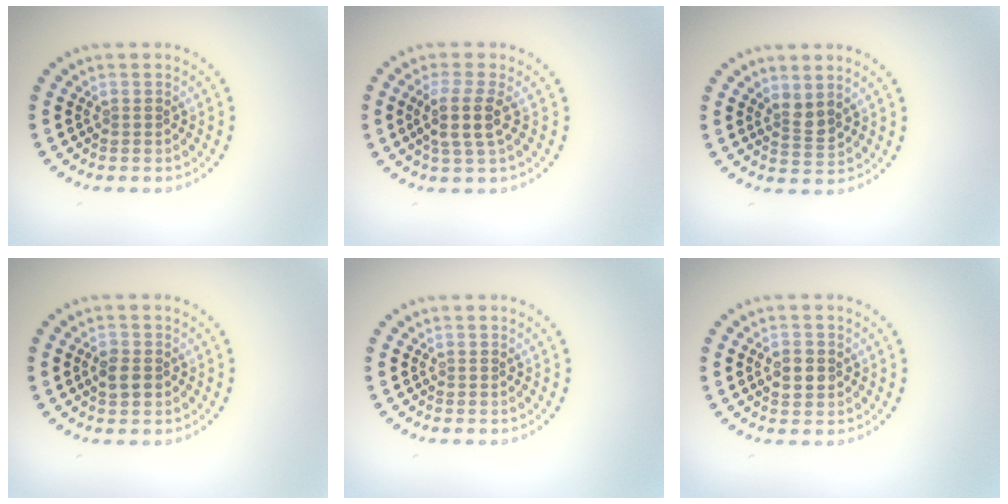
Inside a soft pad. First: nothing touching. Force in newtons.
{"total": 2.7, "press": 2.2, "slide": 1.6}
{"total": 1.7, "press": 1.4, "slide": 1.1}
{"total": 1.8, "press": 1.7, "slide": 0.2}
{"total": 0.0}
{"total": 2.0, "press": 2.0, "slide": 0.2}